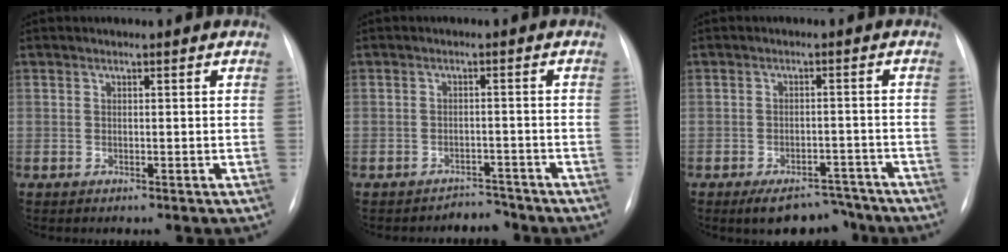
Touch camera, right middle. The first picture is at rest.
{"total": 2.7, "force": [-2.4, 0.8, -1.0], "torque": [0.019, 0.007, -0.033]}
{"total": 7.2, "force": [-6.0, 3.1, 2.3], "torque": [-0.018, 0.007, -0.087]}